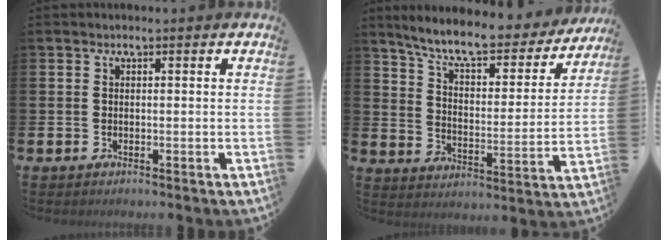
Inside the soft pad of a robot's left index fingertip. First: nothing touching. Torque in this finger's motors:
{"motor_torque": [1.03, -1.11, 0.91, 0.21]}